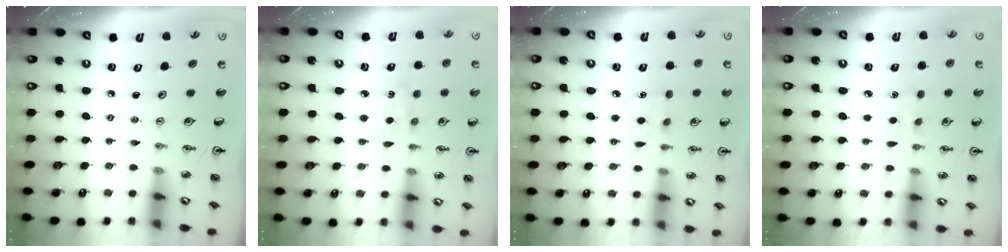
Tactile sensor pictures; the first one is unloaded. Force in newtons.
{"total": 5.4, "press": 5.4, "slide": 0.6}
{"total": 4.7, "press": 4.7, "slide": 0.6}
{"total": 2.4, "press": 2.4, "slide": 0.3}